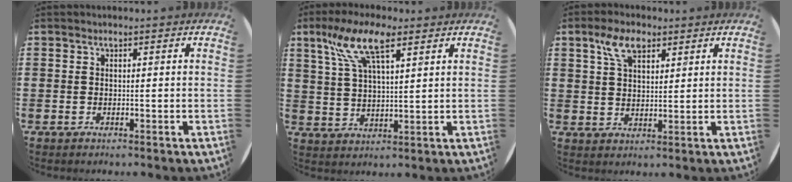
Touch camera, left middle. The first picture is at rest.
{"total": 8.9, "force": [5.6, 2.8, 6.3], "torque": [-0.141, 0.001, 0.099]}
{"total": 5.4, "force": [3.3, 2.7, 3.2], "torque": [-0.066, 0.007, 0.059]}